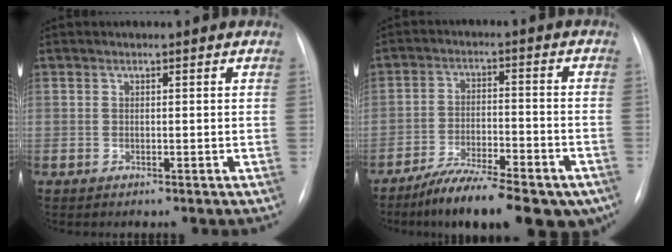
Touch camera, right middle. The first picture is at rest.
{"total": 16.7, "force": [-12.4, 4.6, 10.2], "torque": [-0.117, 0.005, -0.192]}